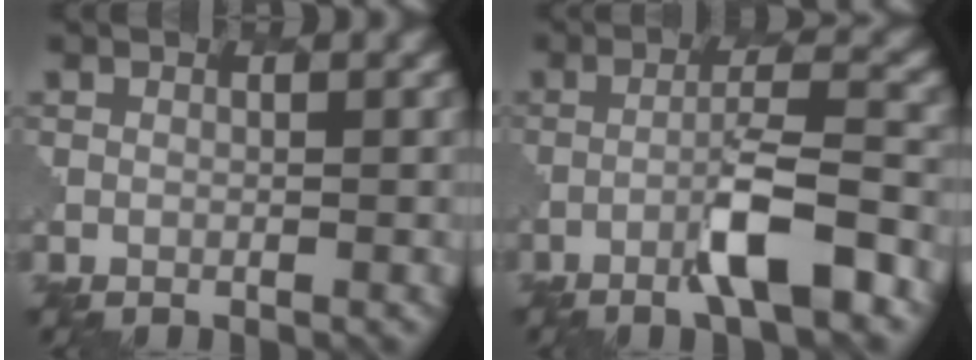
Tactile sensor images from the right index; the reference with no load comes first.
{"total": 5.3, "force": [-2.6, 0.6, 4.6], "torque": [-0.079, 0.010, -0.048]}